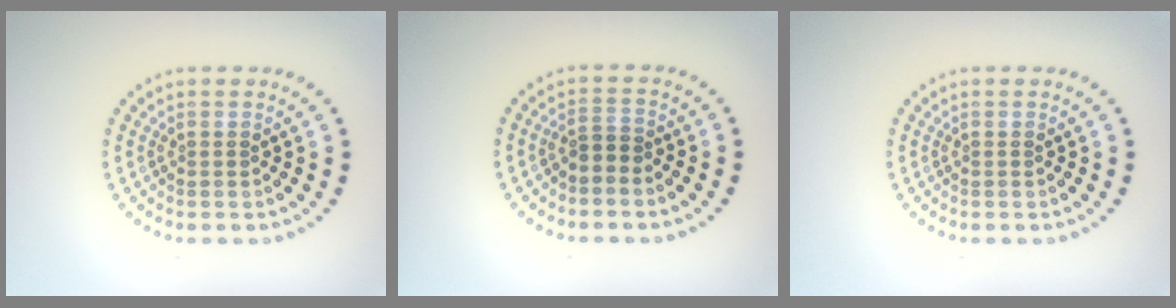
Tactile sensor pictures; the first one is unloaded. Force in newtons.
{"total": 1.8, "press": 1.4, "slide": 1.1}
{"total": 0.0}